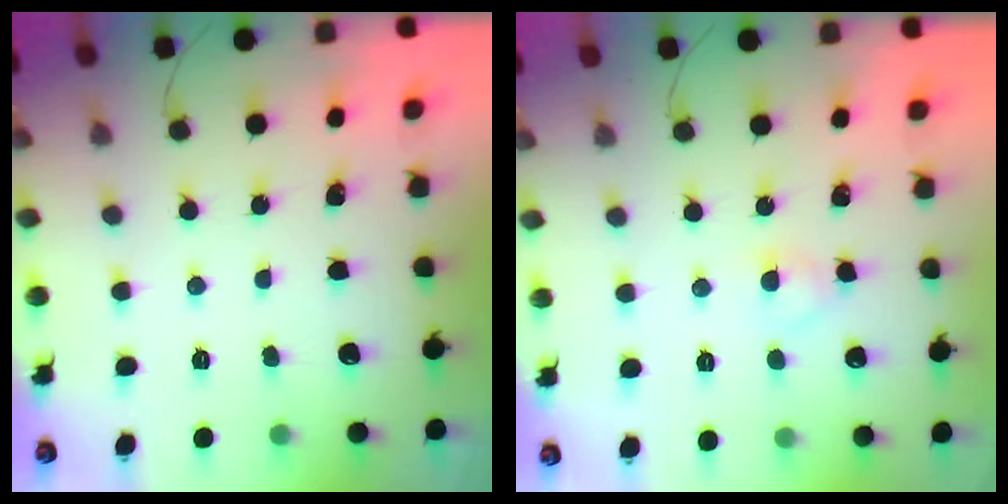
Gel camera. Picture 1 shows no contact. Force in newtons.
{"total": 2.9, "press": 2.7, "slide": 1.1}